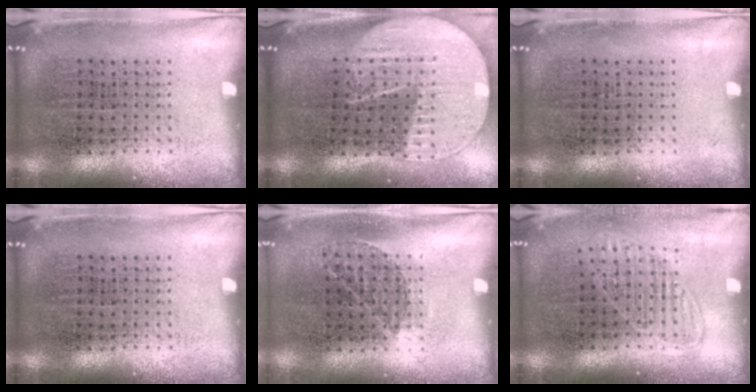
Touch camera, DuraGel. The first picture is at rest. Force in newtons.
{"total": 2.2, "press": 2.0, "slide": 1.1}
{"total": 0.0}
{"total": 0.0}
{"total": 0.8, "press": 0.6, "slide": 0.5}
{"total": 1.3, "press": 1.1, "slide": 0.6}